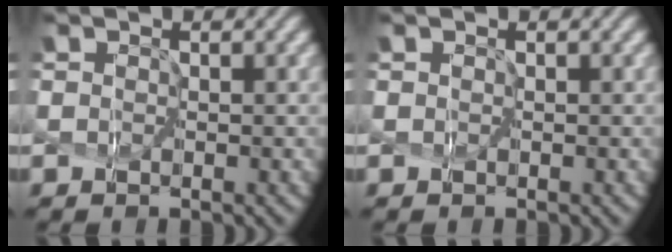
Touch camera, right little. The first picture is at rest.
{"total": 0.0}